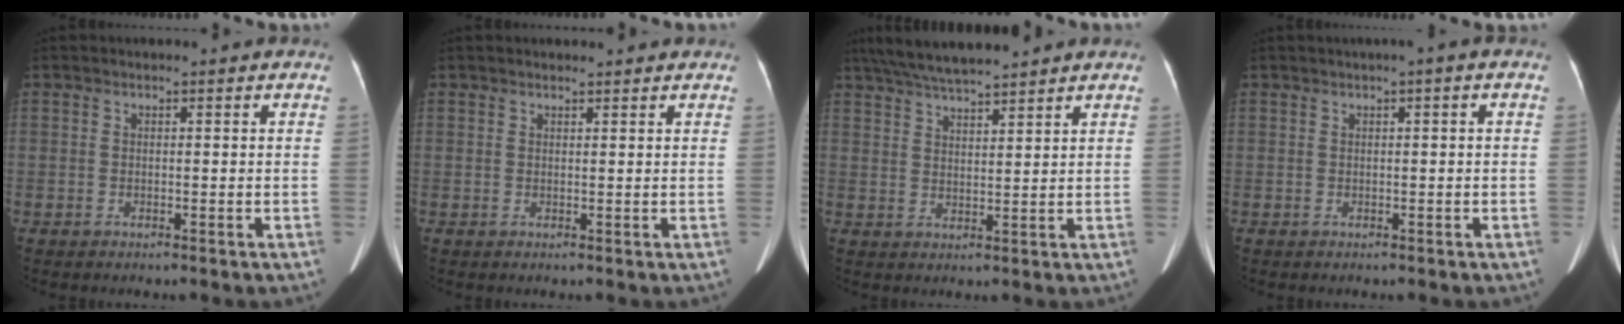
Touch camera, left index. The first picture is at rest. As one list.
[{"total": 2.3, "force": [2.2, 0.5, 0.6], "torque": [-0.008, 0.015, 0.026]}, {"total": 9.5, "force": [8.4, 0.6, 4.4], "torque": [-0.075, 0.029, 0.138]}, {"total": 1.1, "force": [0.2, -0.1, 1.1], "torque": [-0.017, 0.004, 0.003]}]